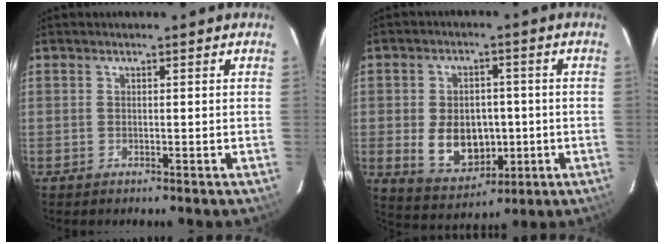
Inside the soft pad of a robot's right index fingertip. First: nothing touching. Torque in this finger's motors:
{"motor_torque": [0.75, 0.37, 0.36, 0.12]}